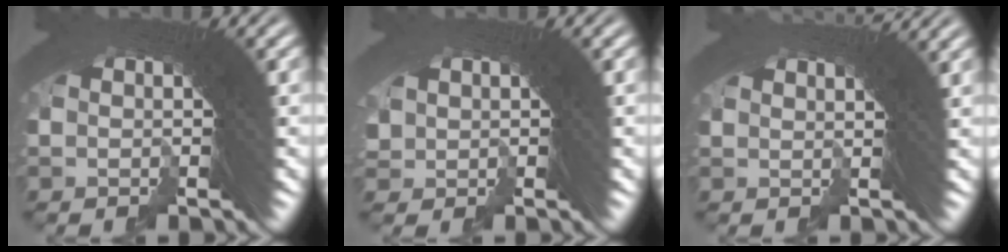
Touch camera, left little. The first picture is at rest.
{"total": 0.0}
{"total": 3.7, "force": [3.0, -0.8, 1.9], "torque": [-0.013, 0.015, 0.047]}